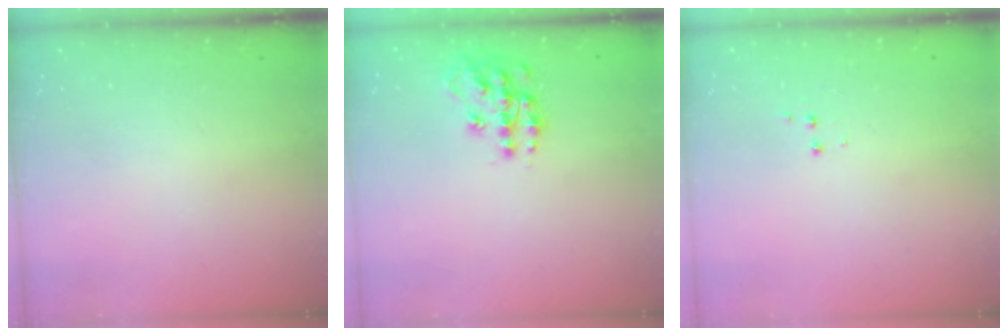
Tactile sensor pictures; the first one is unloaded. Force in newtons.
{"total": 13.2, "press": 13.1, "slide": 0.9}
{"total": 3.4, "press": 3.3, "slide": 0.6}